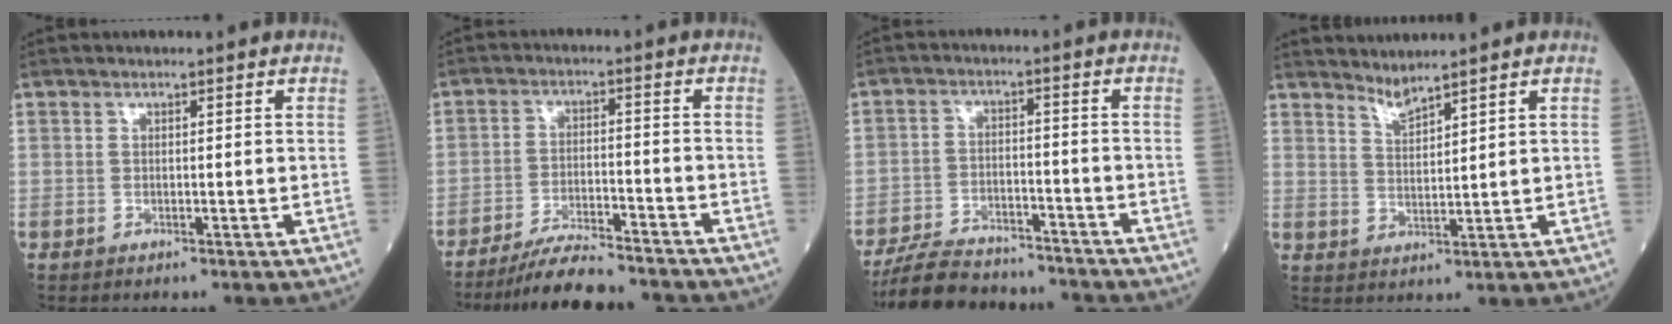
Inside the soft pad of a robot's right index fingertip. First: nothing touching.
{"total": 10.7, "force": [-9.9, 0.8, 3.9], "torque": [-0.061, -0.006, -0.163]}
{"total": 12.1, "force": [-11.0, 3.4, 3.5], "torque": [-0.058, 0.009, -0.177]}
{"total": 2.7, "force": [2.6, -0.6, 0.5], "torque": [-0.013, -0.009, 0.056]}